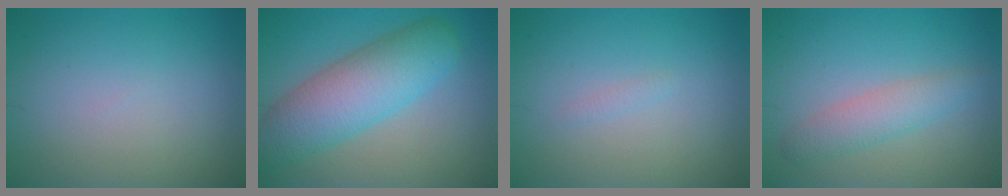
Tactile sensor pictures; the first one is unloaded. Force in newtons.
{"total": 7.7, "press": 7.7, "slide": 0.2}
{"total": 0.5, "press": 0.5, "slide": 0.1}
{"total": 2.8, "press": 2.8, "slide": 0.0}